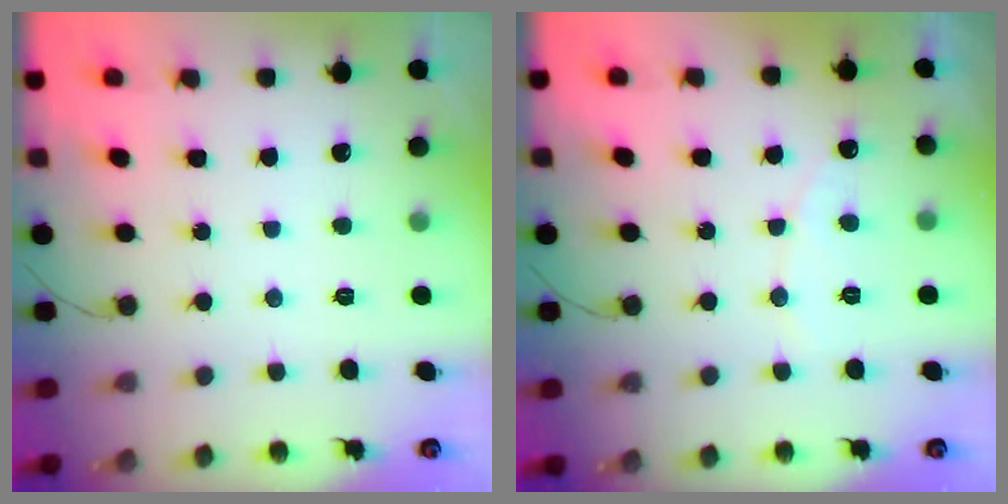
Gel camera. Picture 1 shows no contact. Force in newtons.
{"total": 3.9, "press": 3.9, "slide": 0.2}